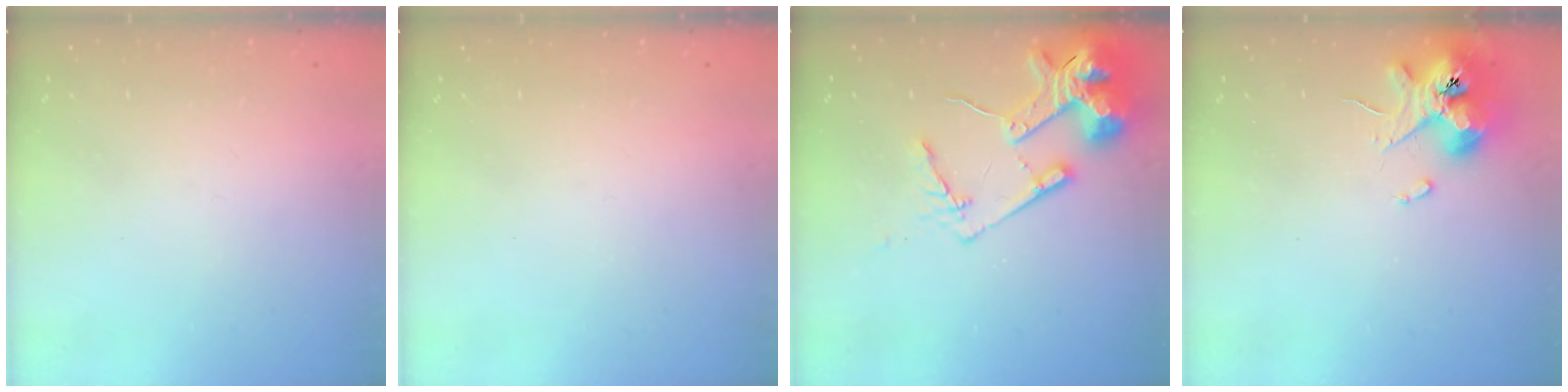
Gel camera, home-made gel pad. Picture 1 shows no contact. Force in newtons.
{"total": 0.0}
{"total": 16.3, "press": 16.2, "slide": 1.9}
{"total": 11.2, "press": 11.0, "slide": 1.7}